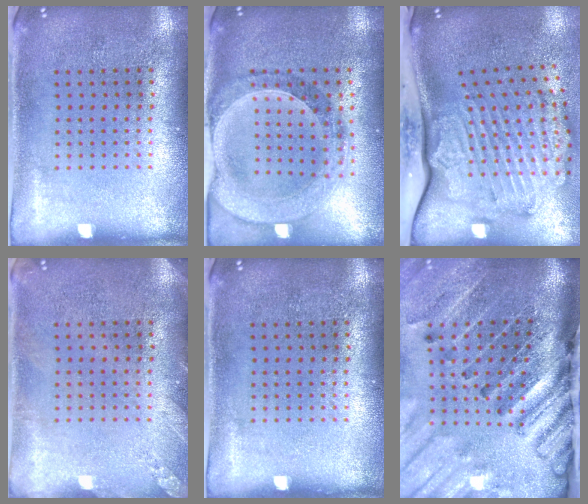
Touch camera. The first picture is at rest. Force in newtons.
{"total": 1.4, "press": 1.4, "slide": 0.3}
{"total": 3.6, "press": 2.5, "slide": 2.5}
{"total": 1.3, "press": 1.3, "slide": 0.2}
{"total": 0.0}
{"total": 4.7, "press": 3.4, "slide": 3.2}